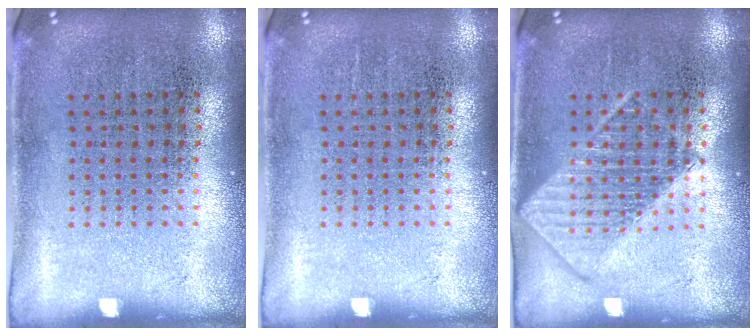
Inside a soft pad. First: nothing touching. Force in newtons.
{"total": 0.0}
{"total": 2.7, "press": 2.7, "slide": 0.4}